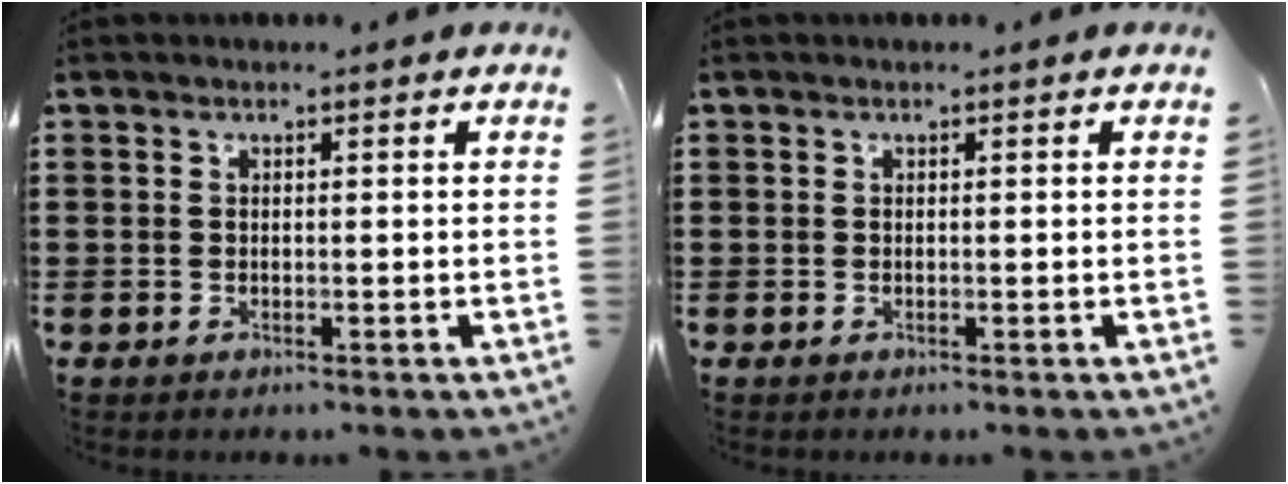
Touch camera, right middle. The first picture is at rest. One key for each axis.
{"total": 0.0}